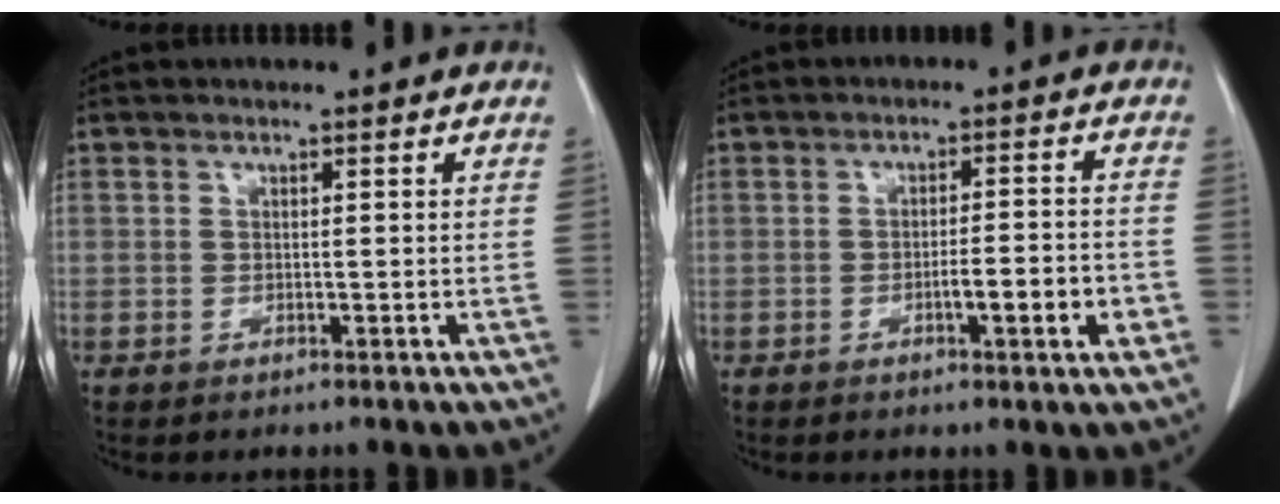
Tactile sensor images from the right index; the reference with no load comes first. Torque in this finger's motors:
{"motor_torque": [0.92, -0.55, 0.46, 0.07]}